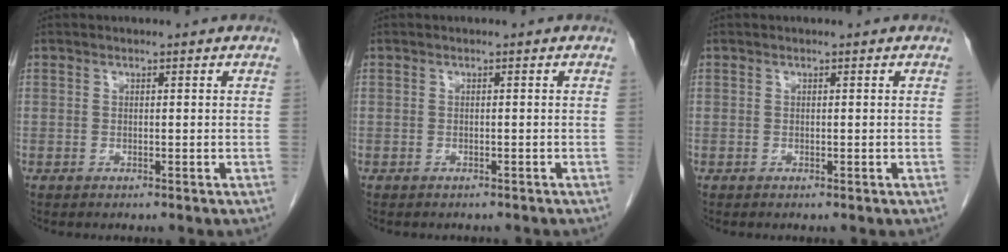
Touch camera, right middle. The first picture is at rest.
{"total": 2.3, "force": [-2.0, 0.8, 0.7], "torque": [-0.017, -0.004, -0.021]}
{"total": 0.0}